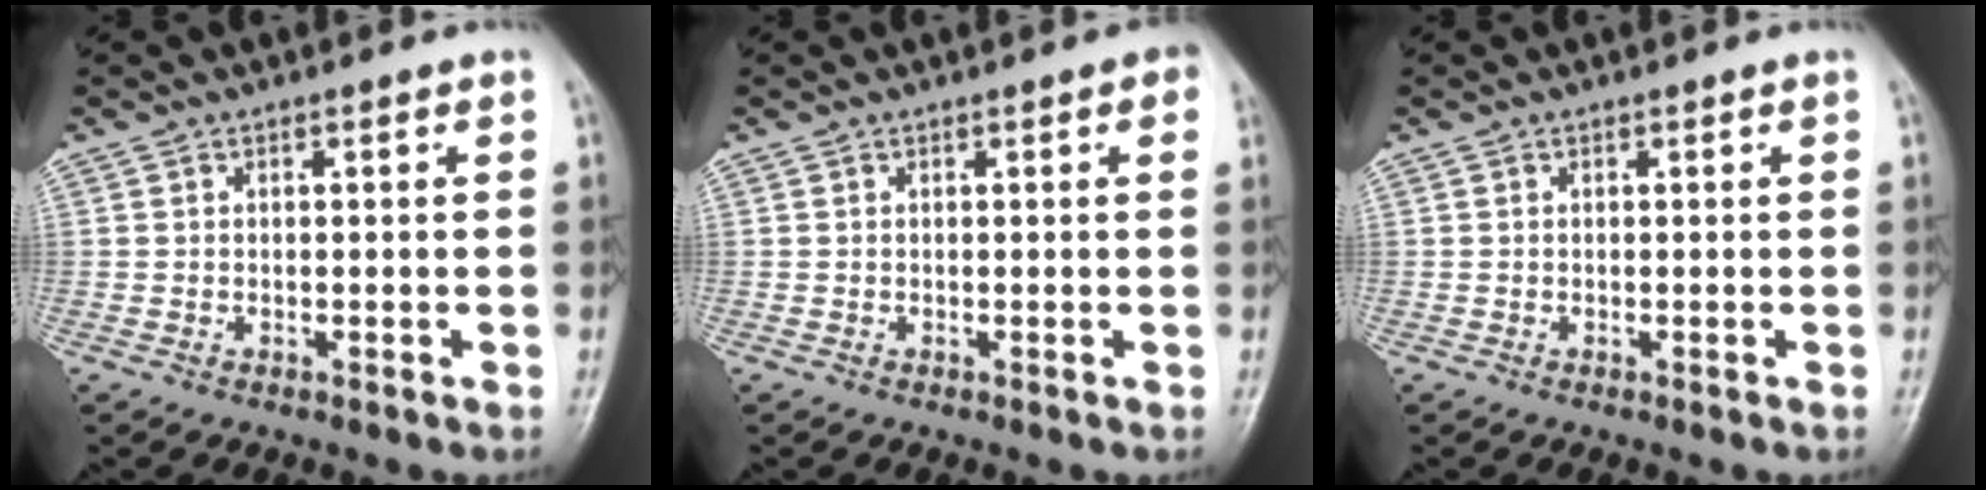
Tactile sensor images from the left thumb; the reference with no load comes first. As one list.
[{"total": 1.7, "force": [0.7, 0.5, 1.4], "torque": [-0.015, 0.002, 0.004]}, {"total": 0.0}]